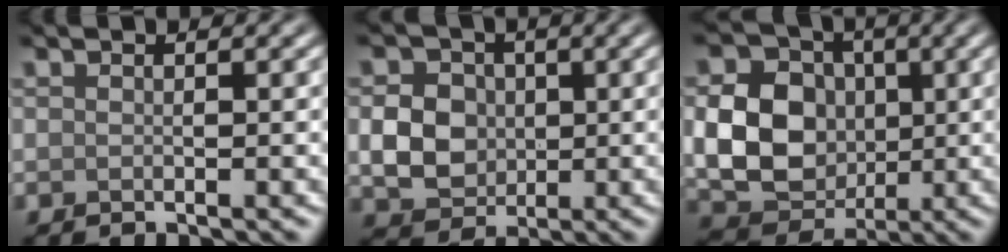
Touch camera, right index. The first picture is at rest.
{"total": 4.5, "force": [0.0, 3.8, 2.4], "torque": [-0.047, 0.001, -0.001]}
{"total": 7.8, "force": [-0.1, 6.2, 4.6], "torque": [-0.094, -0.004, -0.002]}